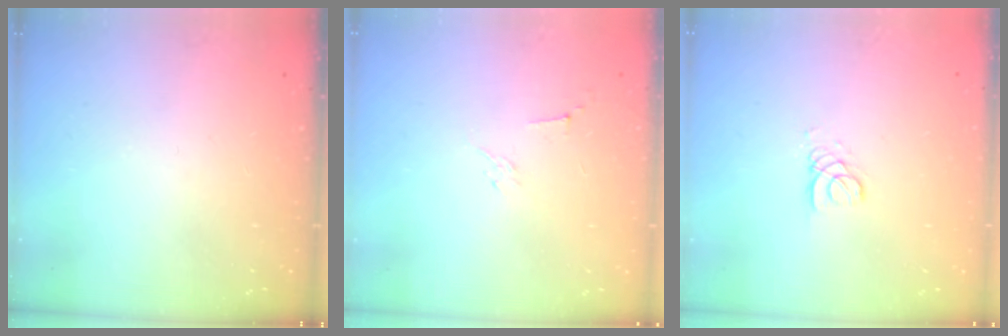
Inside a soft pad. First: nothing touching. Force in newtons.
{"total": 2.9, "press": 2.8, "slide": 0.8}
{"total": 2.6, "press": 2.6, "slide": 0.2}